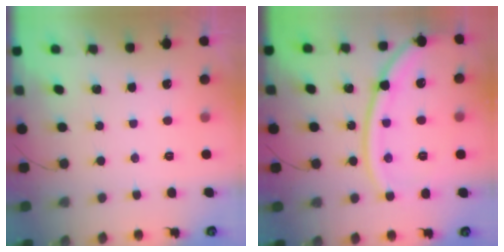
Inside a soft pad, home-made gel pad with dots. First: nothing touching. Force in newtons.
{"total": 15.3, "press": 15.3, "slide": 0.8}